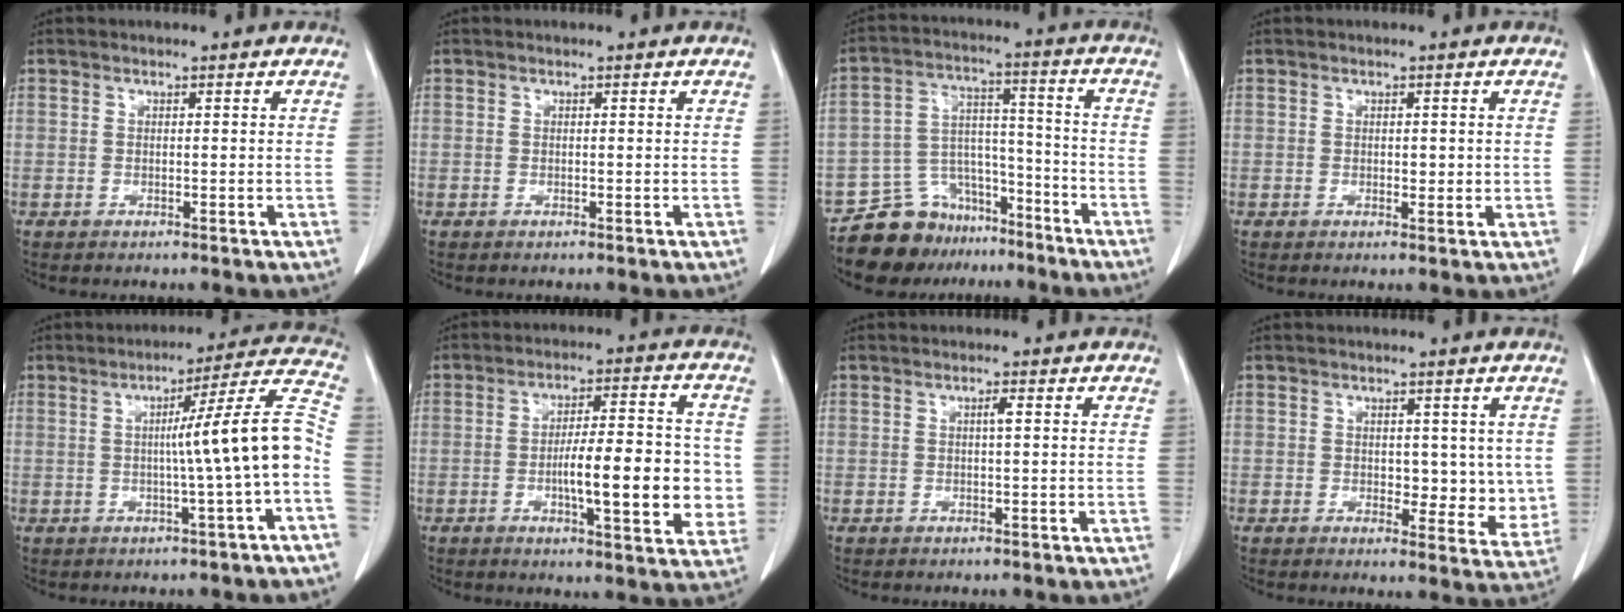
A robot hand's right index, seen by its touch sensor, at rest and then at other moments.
{"total": 0.0}
{"total": 11.2, "force": [-9.3, 6.1, 2.0], "torque": [-0.032, 0.051, -0.153]}
{"total": 1.5, "force": [0.1, 0.8, 1.3], "torque": [-0.017, -0.002, 0.003]}
{"total": 12.2, "force": [-1.4, -1.7, 12.0], "torque": [-0.161, 0.022, -0.023]}
{"total": 13.5, "force": [-1.9, 3.1, 13.0], "torque": [-0.189, 0.010, -0.027]}
{"total": 1.0, "force": [0.2, 0.0, 1.0], "torque": [-0.019, 0.002, 0.002]}
{"total": 5.9, "force": [0.9, 3.6, 4.6], "torque": [-0.036, -0.014, 0.016]}